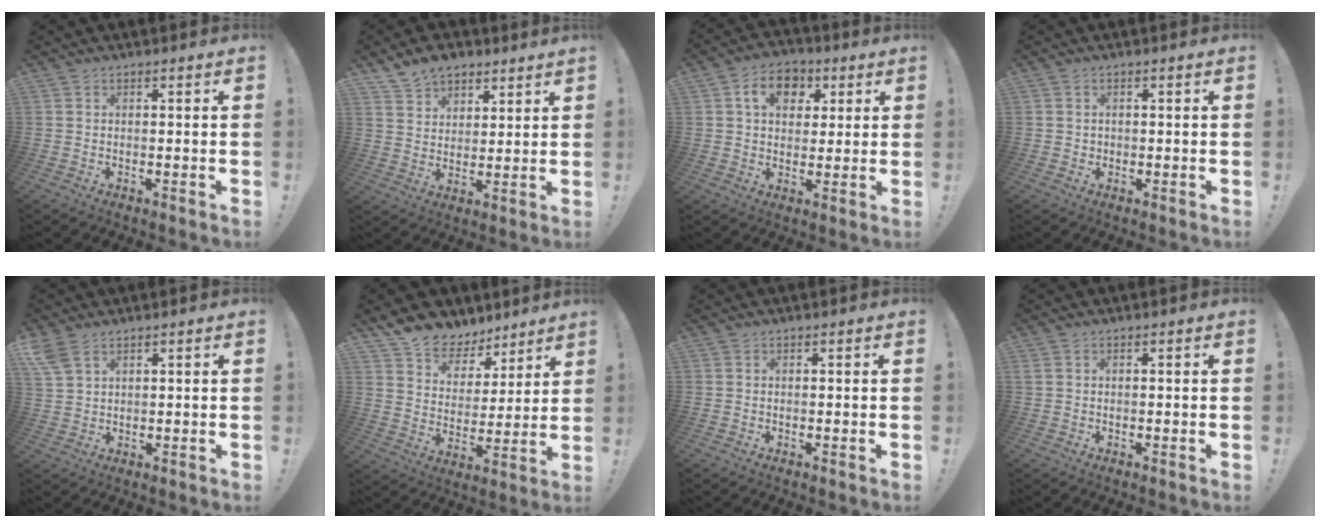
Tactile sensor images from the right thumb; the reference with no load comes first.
{"total": 8.6, "force": [6.7, 5.2, 1.8], "torque": [-0.035, -0.042, 0.130]}
{"total": 10.0, "force": [3.5, 7.6, 5.5], "torque": [-0.077, -0.001, 0.065]}
{"total": 1.2, "force": [0.2, 1.2, 0.1], "torque": [-0.003, 0.005, 0.002]}
{"total": 5.5, "force": [3.7, 2.7, 3.0], "torque": [-0.056, -0.014, 0.074]}
{"total": 9.6, "force": [7.7, 5.6, 1.1], "torque": [-0.027, -0.068, 0.149]}
{"total": 0.0}
{"total": 0.7, "force": [0.3, 0.5, 0.3], "torque": [-0.012, 0.004, 0.006]}